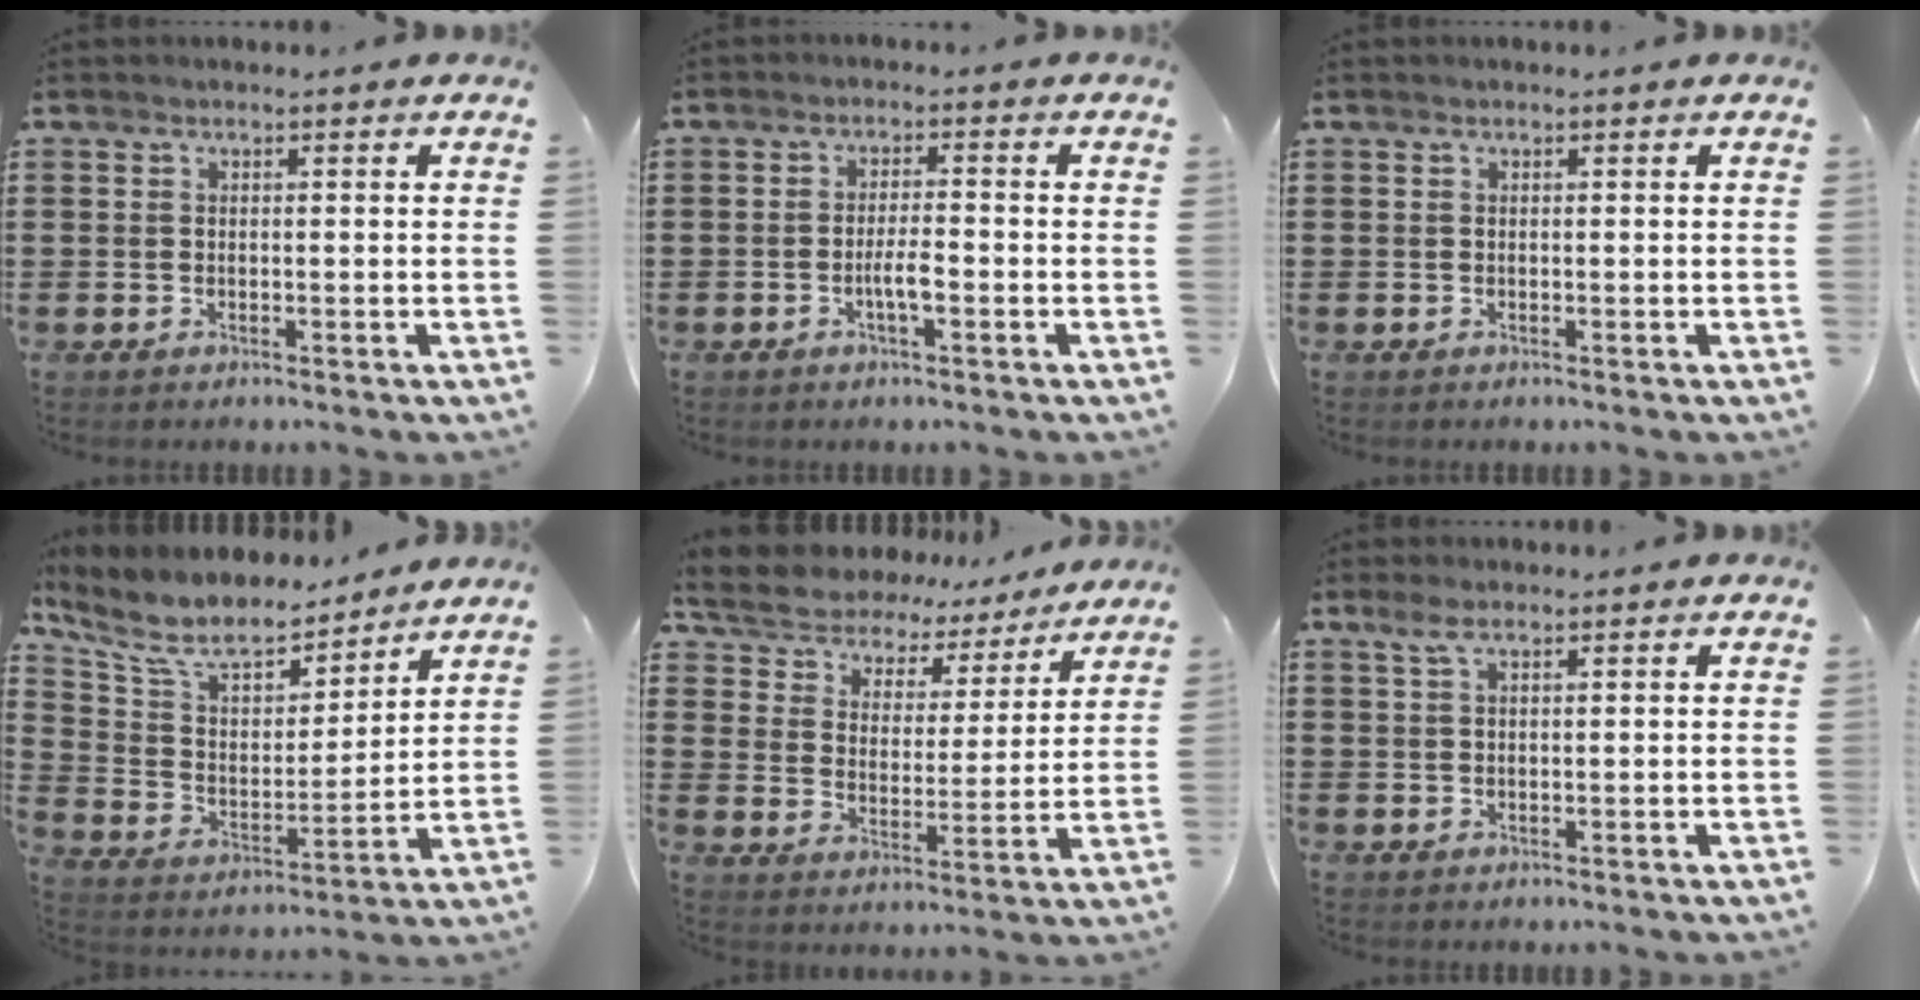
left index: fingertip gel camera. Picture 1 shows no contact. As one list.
[{"total": 3.3, "force": [-1.1, 0.7, 3.1], "torque": [-0.061, 0.001, -0.022]}, {"total": 0.0}, {"total": 9.3, "force": [8.0, 2.8, 3.9], "torque": [-0.116, -0.045, 0.139]}, {"total": 5.6, "force": [5.5, 1.2, -0.2], "torque": [-0.031, -0.042, 0.094]}, {"total": 2.2, "force": [1.3, 0.6, 1.6], "torque": [-0.035, 0.004, 0.024]}]